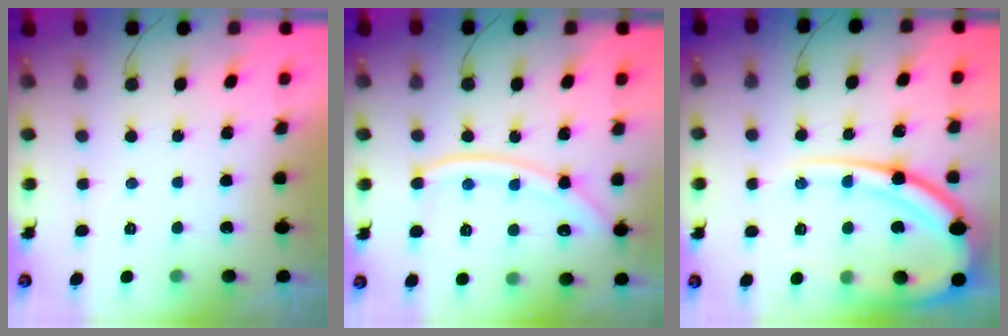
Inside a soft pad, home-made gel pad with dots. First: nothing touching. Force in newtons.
{"total": 13.1, "press": 13.0, "slide": 1.4}
{"total": 18.1, "press": 18.0, "slide": 2.0}